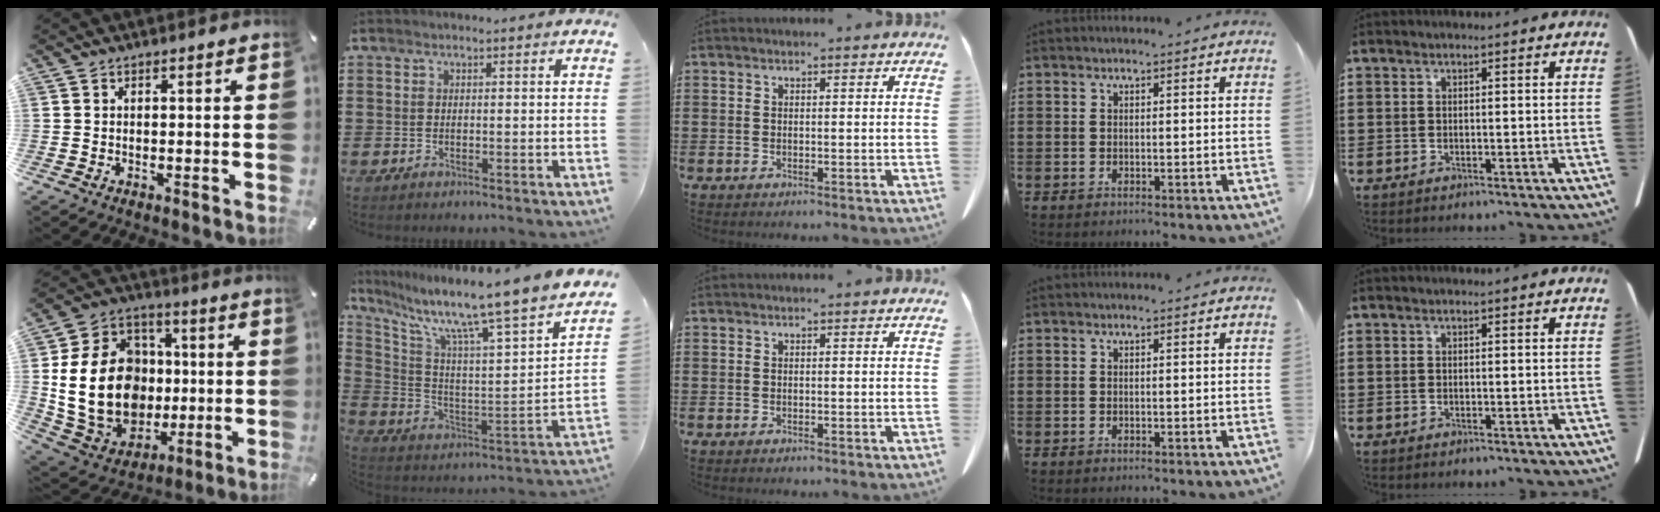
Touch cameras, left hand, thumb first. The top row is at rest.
{"thumb": {"total": 23.5, "force": [0.2, 18.9, 13.9], "torque": [-0.283, 0.007, 0.027]}, "index": {"total": 11.6, "force": [9.3, -0.4, 6.9], "torque": [-0.134, -0.090, 0.136]}}